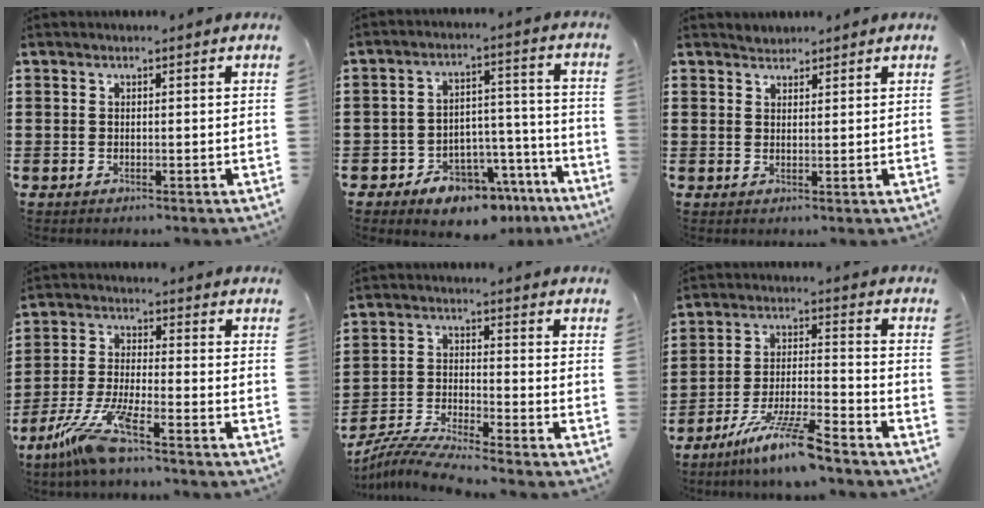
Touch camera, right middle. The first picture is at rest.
{"total": 7.5, "force": [-6.4, 3.1, 2.3], "torque": [-0.031, 0.035, -0.117]}
{"total": 1.5, "force": [1.4, 0.4, -0.5], "torque": [0.004, 0.002, 0.029]}
{"total": 8.2, "force": [-6.0, 0.0, 5.5], "torque": [-0.134, -0.021, -0.122]}
{"total": 6.1, "force": [-5.8, -0.3, 1.8], "torque": [-0.048, -0.016, -0.118]}
{"total": 9.6, "force": [-7.6, 0.5, 5.9], "torque": [-0.121, -0.002, -0.147]}